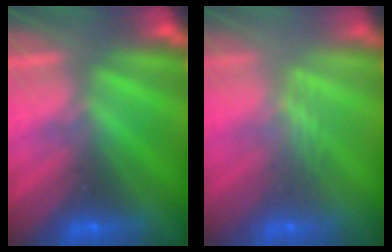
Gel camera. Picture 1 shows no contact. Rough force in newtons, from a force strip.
{"total": 2.4}